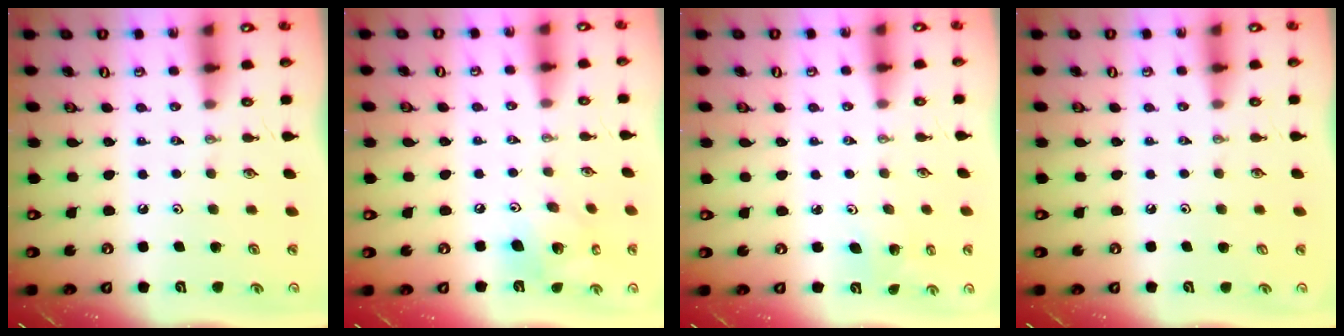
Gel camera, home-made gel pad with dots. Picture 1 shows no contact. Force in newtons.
{"total": 13.2, "press": 13.1, "slide": 1.9}
{"total": 2.3, "press": 2.3, "slide": 0.2}
{"total": 1.1, "press": 0.0, "slide": 1.1}